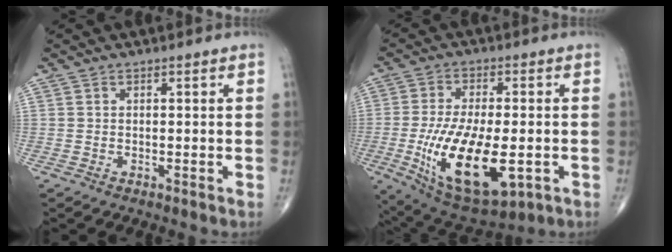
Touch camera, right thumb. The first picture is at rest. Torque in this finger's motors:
{"motor_torque": [1.23, 1.85, 1.06, 0.42, 0.53]}